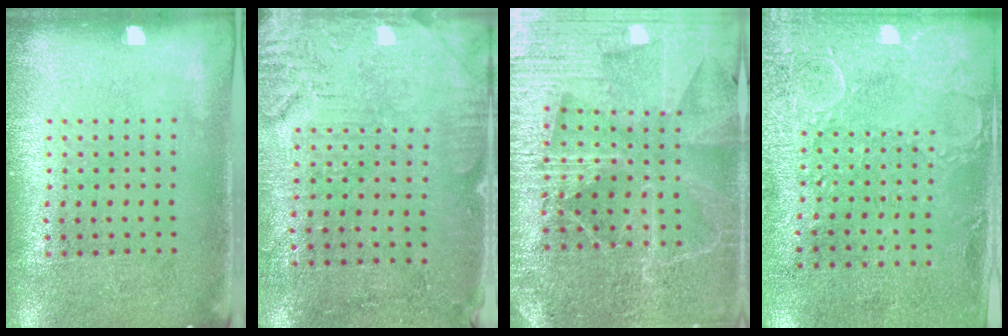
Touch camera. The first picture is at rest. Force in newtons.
{"total": 2.9, "press": 2.7, "slide": 1.1}
{"total": 4.6, "press": 4.3, "slide": 1.8}
{"total": 2.9, "press": 2.3, "slide": 1.8}